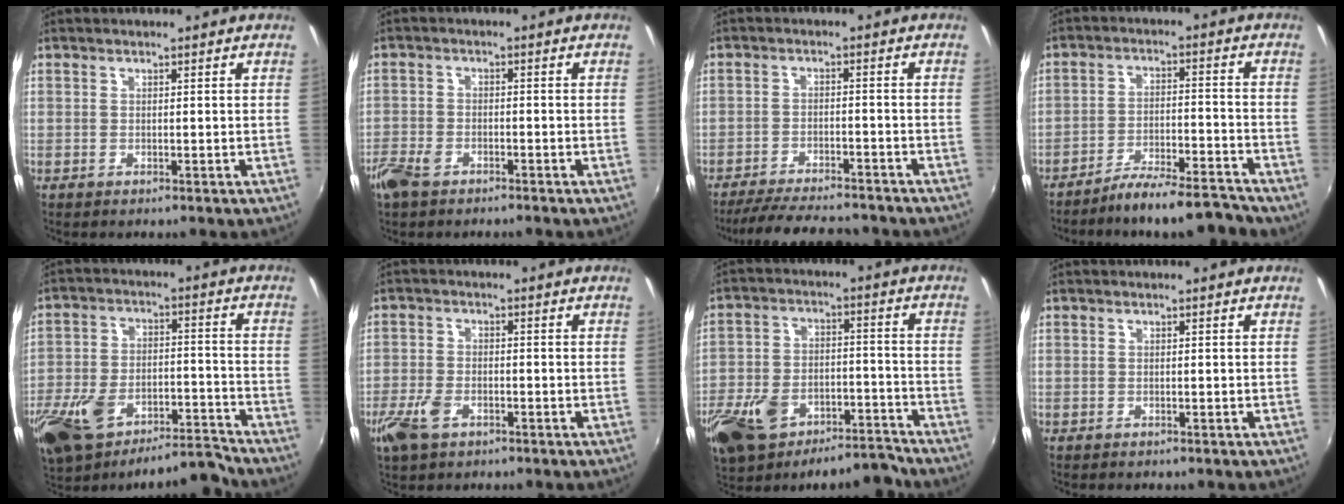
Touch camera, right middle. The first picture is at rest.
{"total": 6.1, "force": [-4.4, 2.9, 3.1], "torque": [-0.084, -0.012, -0.089]}
{"total": 13.6, "force": [-12.0, 2.8, 5.8], "torque": [-0.124, -0.015, -0.180]}
{"total": 9.6, "force": [-8.5, 1.4, 4.1], "torque": [-0.076, 0.007, -0.136]}
{"total": 16.3, "force": [-12.3, 6.0, 8.8], "torque": [-0.187, -0.017, -0.211]}
{"total": 6.6, "force": [-3.7, 3.8, 4.0], "torque": [-0.103, -0.009, -0.071]}
{"total": 16.0, "force": [-11.4, 7.7, 8.3], "torque": [-0.179, -0.004, -0.182]}
{"total": 0.0}